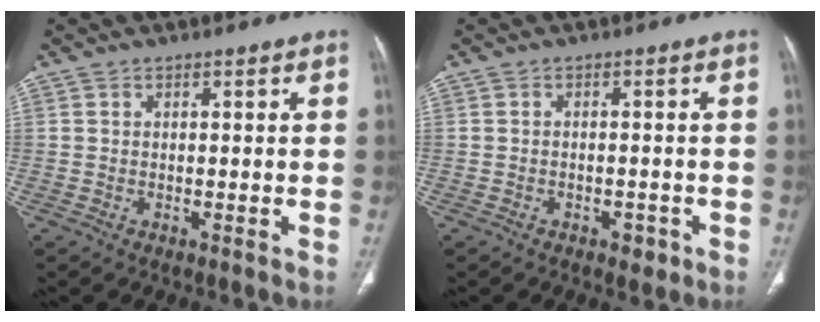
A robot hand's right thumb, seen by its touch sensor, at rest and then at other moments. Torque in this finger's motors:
{"motor_torque": [0.02, 0.07, -0.19, 0.08, -0.02]}